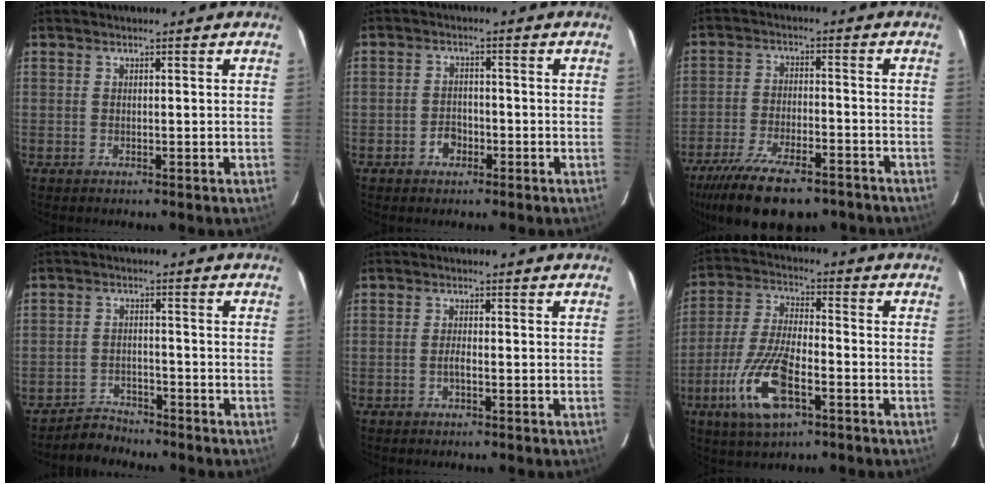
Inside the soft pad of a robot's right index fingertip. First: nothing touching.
{"total": 3.2, "force": [-1.8, 2.3, 1.4], "torque": [-0.028, 0.008, -0.028]}
{"total": 18.4, "force": [-13.8, 6.5, 10.5], "torque": [-0.216, -0.038, -0.215]}
{"total": 4.2, "force": [-4.0, 1.4, -0.2], "torque": [-0.008, 0.011, -0.069]}
{"total": 1.3, "force": [-0.6, 0.2, 1.1], "torque": [-0.024, 0.002, -0.012]}
{"total": 14.1, "force": [-6.3, 5.0, 11.5], "torque": [-0.250, -0.012, -0.121]}